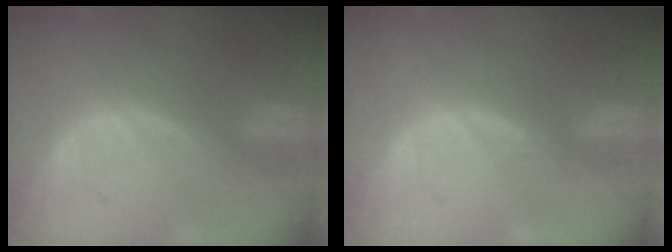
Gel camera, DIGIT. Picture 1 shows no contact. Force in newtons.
{"total": 0.6, "press": 0.6, "slide": 0.2}